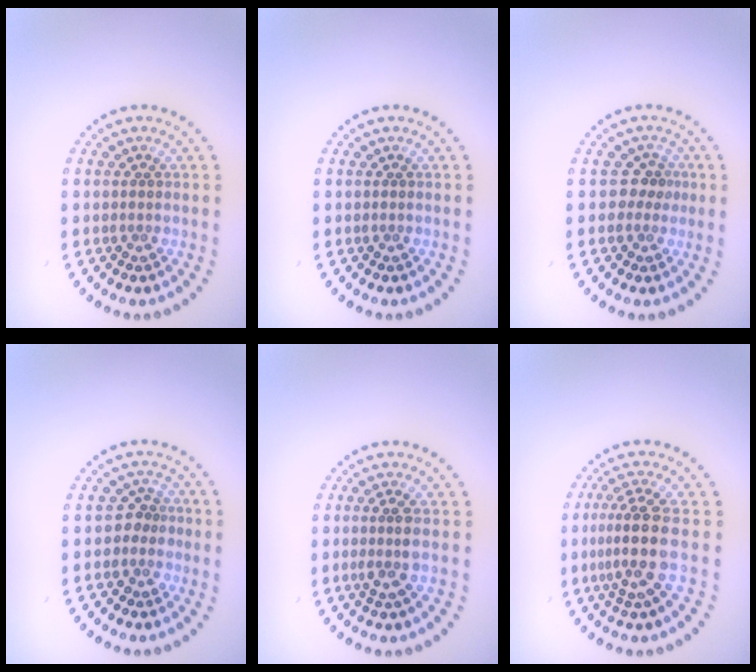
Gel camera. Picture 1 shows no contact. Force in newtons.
{"total": 0.0}
{"total": 1.5, "press": 1.2, "slide": 1.0}
{"total": 1.9, "press": 1.4, "slide": 1.2}
{"total": 1.8, "press": 1.3, "slide": 1.2}
{"total": 3.8, "press": 2.9, "slide": 2.5}